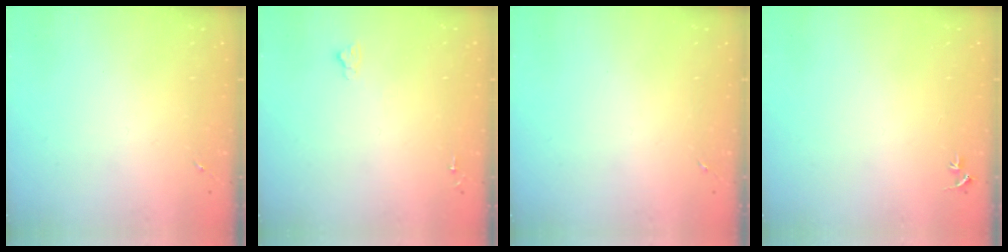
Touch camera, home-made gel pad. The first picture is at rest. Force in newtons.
{"total": 2.6, "press": 2.5, "slide": 0.3}
{"total": 0.0}
{"total": 2.7, "press": 2.7, "slide": 0.3}